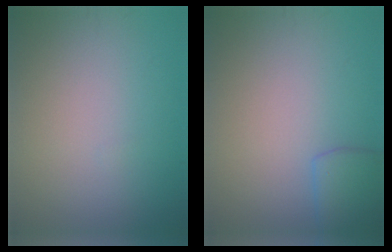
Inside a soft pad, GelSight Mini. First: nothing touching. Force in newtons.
{"total": 2.6, "press": 2.6, "slide": 0.1}